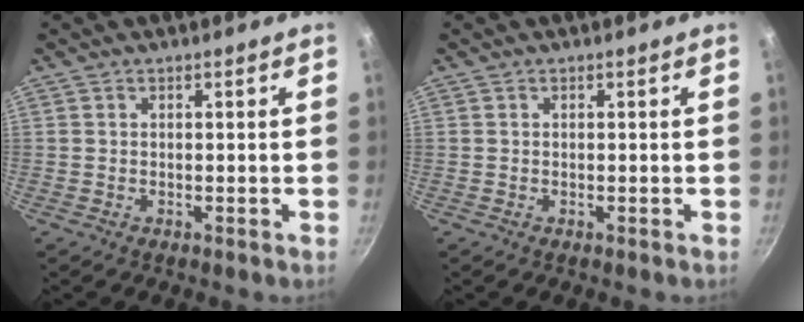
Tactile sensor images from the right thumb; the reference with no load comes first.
{"total": 0.0}